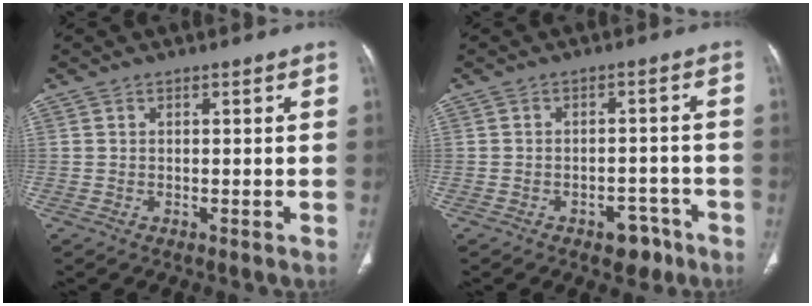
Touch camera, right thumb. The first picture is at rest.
{"total": 4.9, "force": [-3.2, 3.1, 2.2], "torque": [-0.004, 0.030, -0.038]}